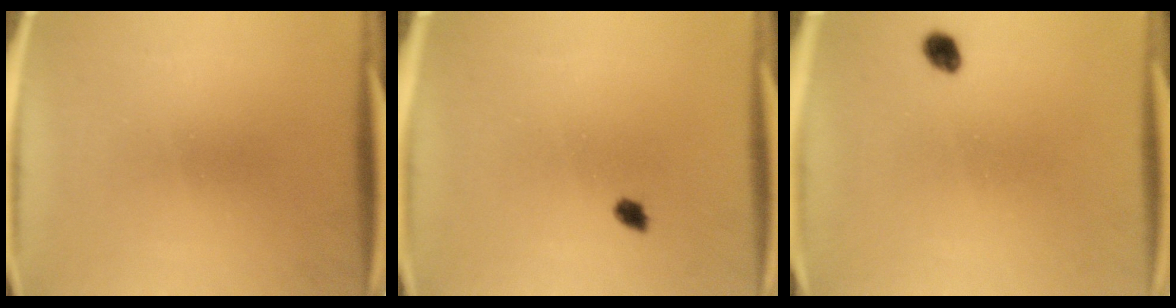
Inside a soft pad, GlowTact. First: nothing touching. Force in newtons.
{"total": 1.5}
{"total": 2.0}